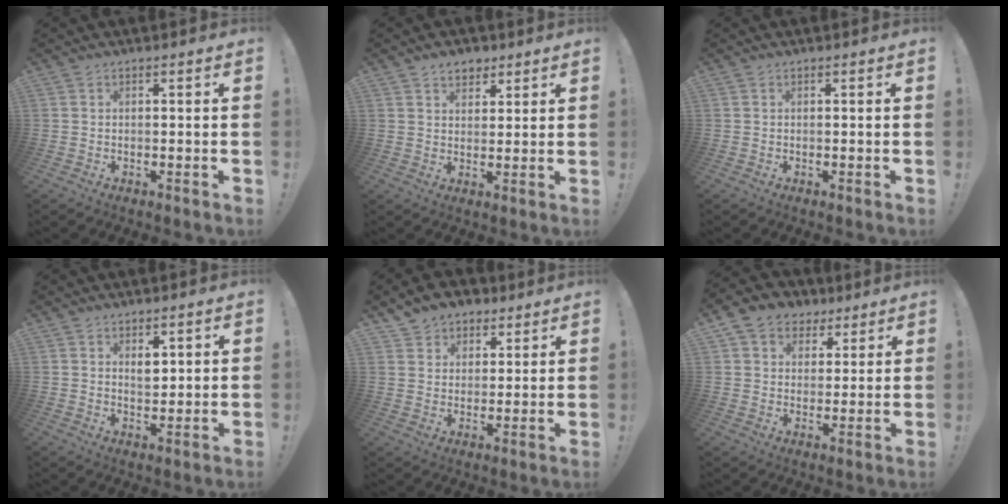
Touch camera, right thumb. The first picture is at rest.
{"total": 5.2, "force": [3.5, 3.4, 1.6], "torque": [-0.013, -0.016, 0.063]}
{"total": 0.0}
{"total": 4.3, "force": [2.2, 2.8, 2.5], "torque": [-0.029, -0.010, 0.035]}
{"total": 7.8, "force": [5.3, 5.6, 1.5], "torque": [-0.024, -0.036, 0.106]}
{"total": 9.0, "force": [4.5, 7.4, 2.6], "torque": [-0.041, -0.017, 0.094]}